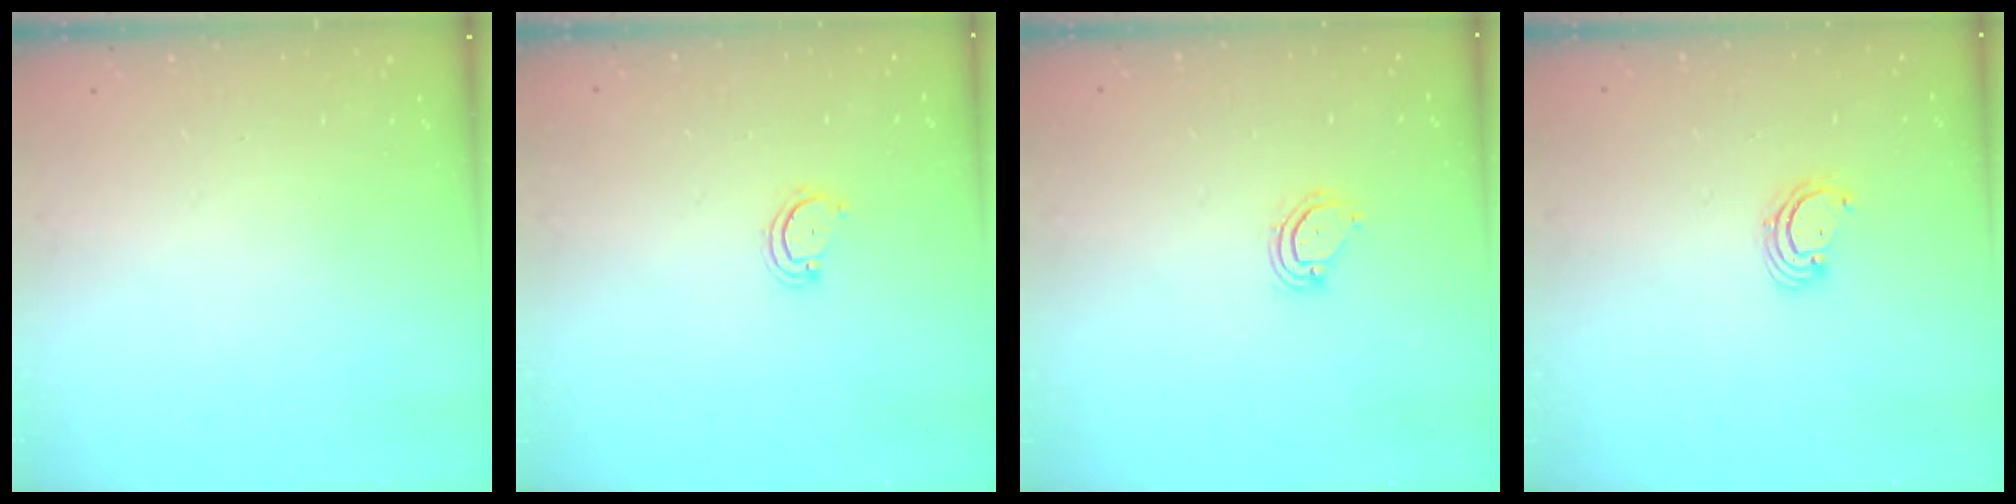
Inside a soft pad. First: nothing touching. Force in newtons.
{"total": 2.6, "press": 2.6, "slide": 0.3}
{"total": 4.3, "press": 4.3, "slide": 0.3}
{"total": 3.1, "press": 3.1, "slide": 0.1}